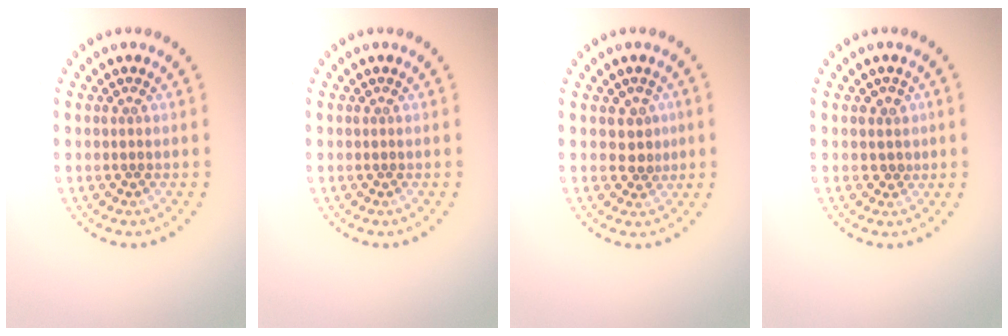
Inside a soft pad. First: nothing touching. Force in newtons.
{"total": 0.0}
{"total": 1.9, "press": 1.6, "slide": 1.0}
{"total": 1.4, "press": 1.1, "slide": 0.9}